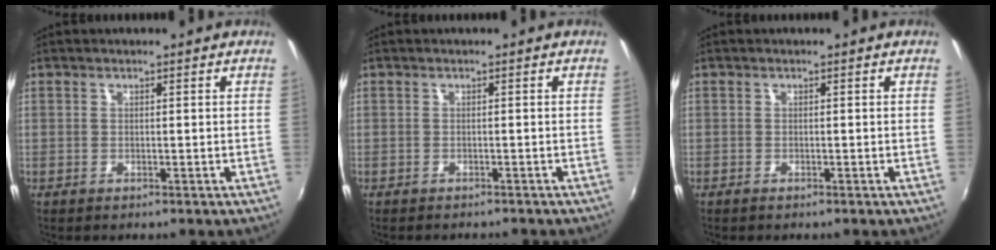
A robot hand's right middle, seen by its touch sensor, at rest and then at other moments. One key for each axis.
{"total": 1.9, "fx": -1.8, "fy": 0.3, "fz": 0.6, "tx": -0.014, "ty": -0.010, "tz": -0.024}
{"total": 0.6, "fx": -0.5, "fy": 0.2, "fz": 0.2, "tx": -0.006, "ty": -0.003, "tz": -0.011}